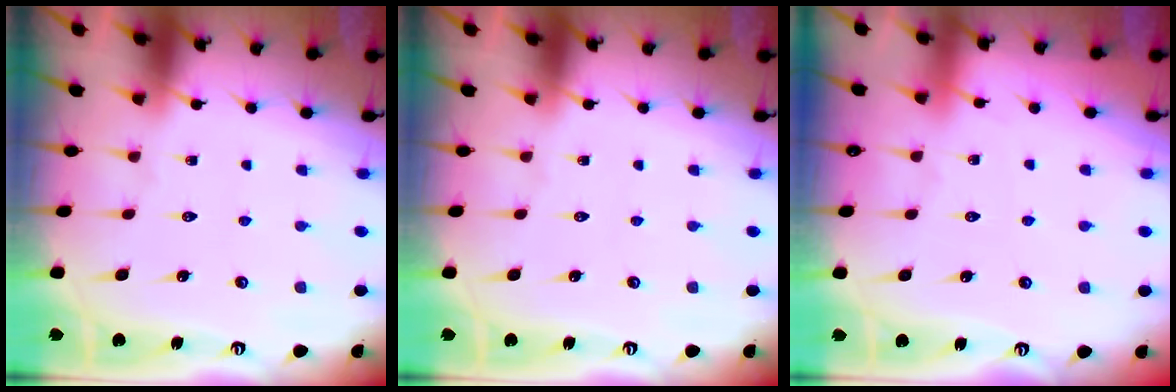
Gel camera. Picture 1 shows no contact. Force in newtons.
{"total": 0.0}
{"total": 2.1, "press": 2.1, "slide": 0.3}